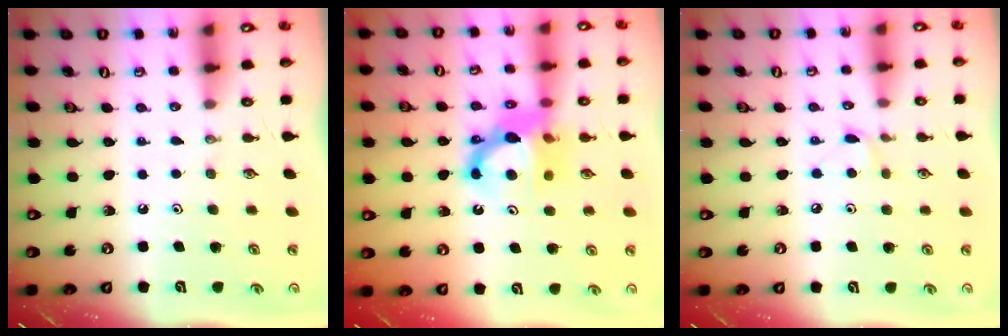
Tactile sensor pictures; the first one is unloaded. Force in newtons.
{"total": 10.6, "press": 10.3, "slide": 2.1}
{"total": 4.4, "press": 4.3, "slide": 0.5}